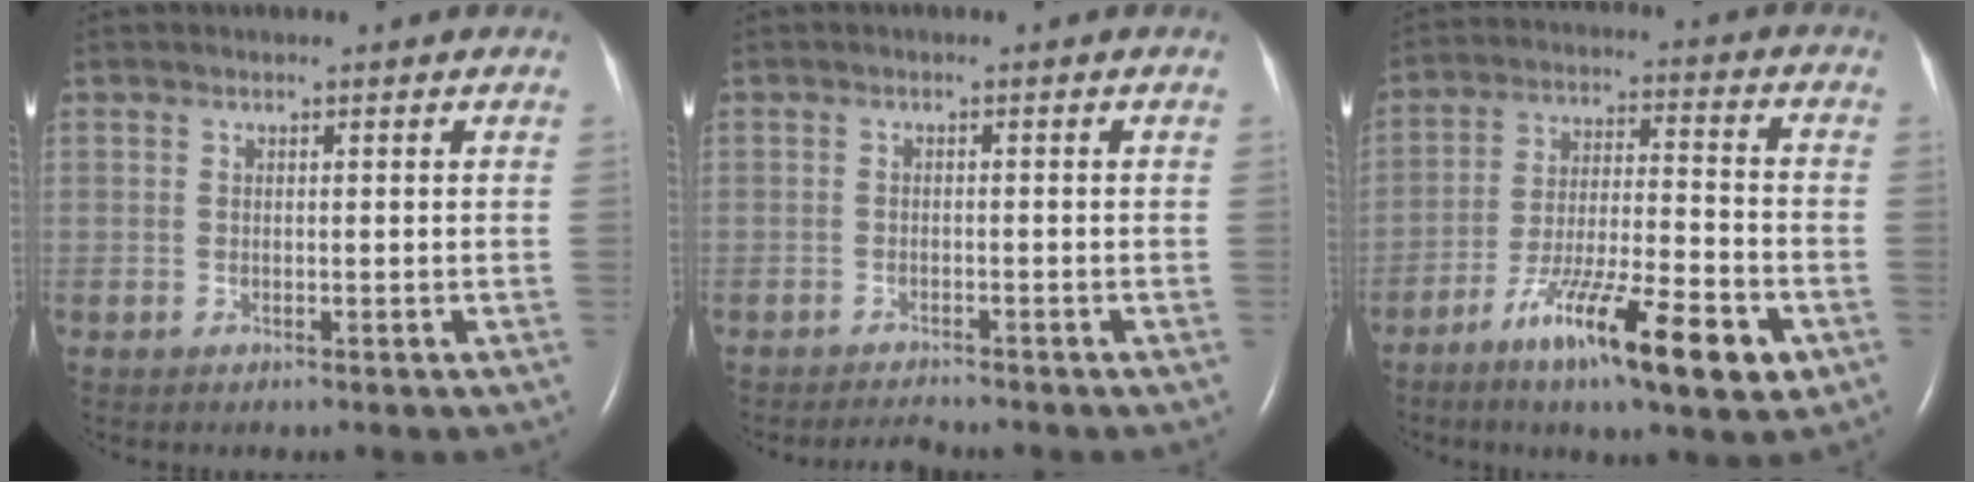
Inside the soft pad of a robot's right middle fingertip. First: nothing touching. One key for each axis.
{"total": 1.9, "fx": -1.9, "fy": -0.2, "fz": 0.0, "tx": -0.007, "ty": -0.013, "tz": -0.030}
{"total": 15.2, "fx": -8.0, "fy": 2.1, "fz": 12.7, "tx": -0.211, "ty": -0.016, "tz": -0.129}